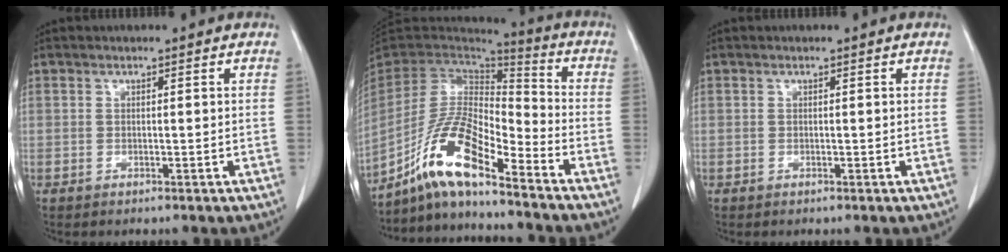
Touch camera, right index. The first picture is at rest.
{"total": 13.5, "force": [-8.8, 2.6, 9.8], "torque": [-0.198, 0.008, -0.164]}
{"total": 0.0}